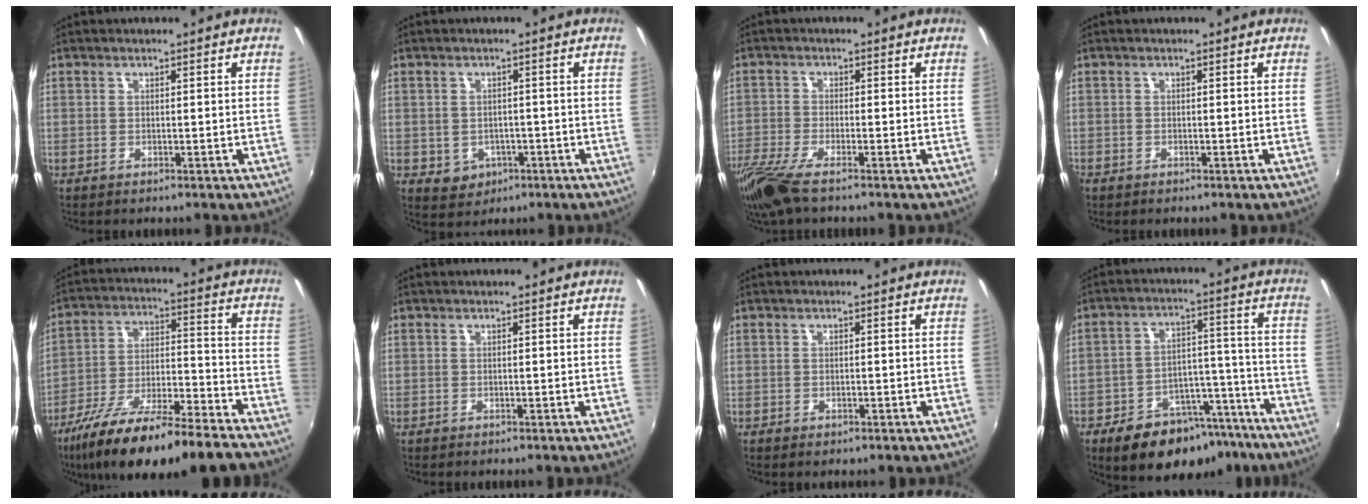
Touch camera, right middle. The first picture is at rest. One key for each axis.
{"total": 4.7, "fx": -1.5, "fy": 4.2, "fz": 1.6, "tx": -0.043, "ty": 0.000, "tz": -0.008}
{"total": 9.0, "fx": -6.6, "fy": 1.7, "fz": 5.9, "tx": -0.146, "ty": -0.039, "tz": -0.129}
{"total": 0.8, "fx": -0.6, "fy": 0.5, "fz": 0.1, "tx": -0.004, "ty": -0.003, "tz": -0.013}
{"total": 20.7, "fx": -16.5, "fy": 2.3, "fz": 12.4, "tx": -0.223, "ty": -0.039, "tz": -0.273}
{"total": 0.0}
{"total": 0.8, "fx": -0.5, "fy": 0.5, "fz": 0.3, "tx": -0.006, "ty": -0.005, "tz": -0.010}
{"total": 17.4, "fx": -12.6, "fy": 8.9, "fz": 8.1, "tx": -0.145, "ty": 0.030, "tz": -0.166}